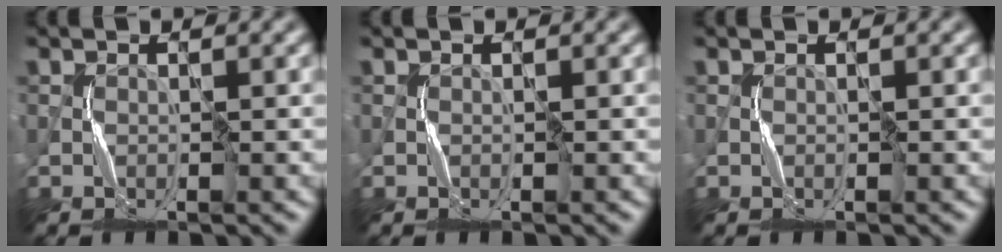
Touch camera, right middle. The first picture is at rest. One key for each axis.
{"total": 0.0}
{"total": 0.0}